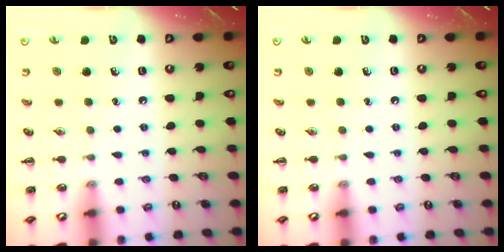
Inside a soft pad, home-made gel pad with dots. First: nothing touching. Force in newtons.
{"total": 0.0}